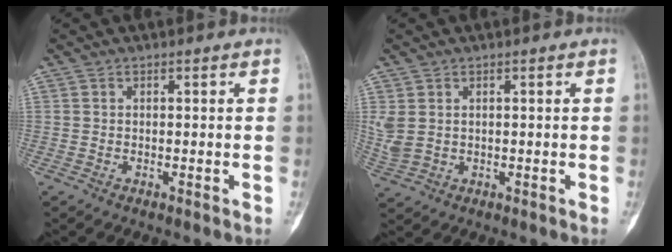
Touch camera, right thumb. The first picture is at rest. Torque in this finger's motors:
{"motor_torque": [0.02, 0.09, 0.52, 0.10, 0.04]}